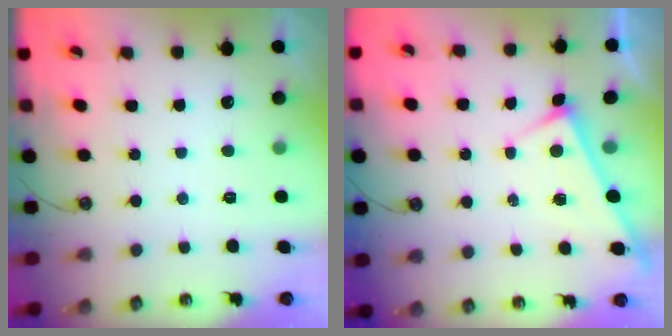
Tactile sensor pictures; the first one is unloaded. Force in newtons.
{"total": 3.0, "press": 3.0, "slide": 0.2}